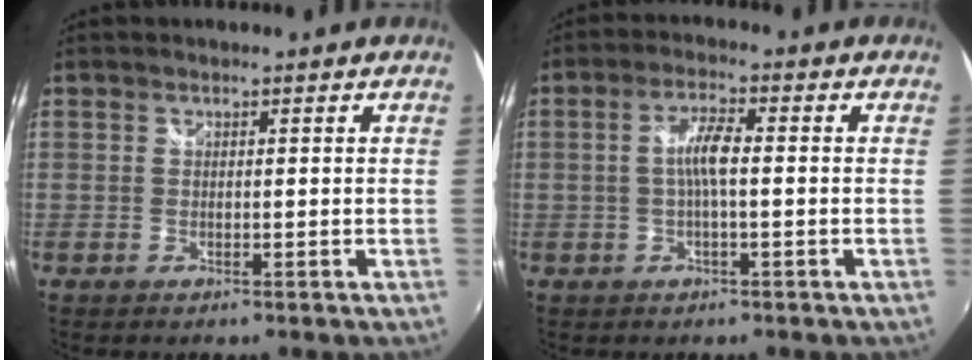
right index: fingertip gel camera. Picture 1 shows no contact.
{"total": 4.6, "force": [-0.3, 0.8, 4.5], "torque": [-0.086, 0.008, -0.004]}